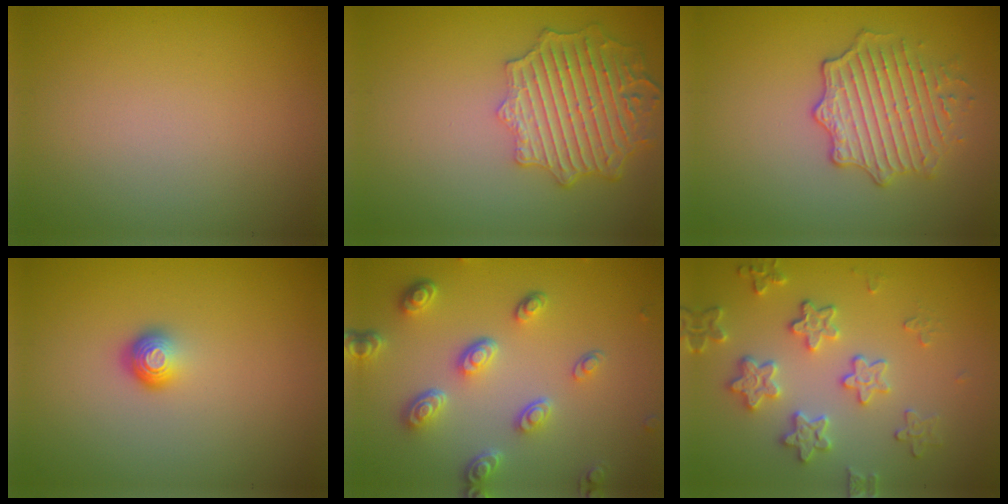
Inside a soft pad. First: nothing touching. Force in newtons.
{"total": 6.4, "press": 5.6, "slide": 3.1}
{"total": 4.0, "press": 3.5, "slide": 1.8}
{"total": 1.8, "press": 1.1, "slide": 1.4}
{"total": 5.0, "press": 3.8, "slide": 3.2}
{"total": 3.8, "press": 3.8, "slide": 0.7}